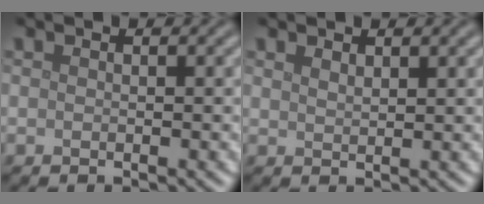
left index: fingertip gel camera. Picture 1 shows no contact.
{"total": 1.2, "force": [1.0, 0.4, 0.5], "torque": [-0.012, -0.001, 0.021]}